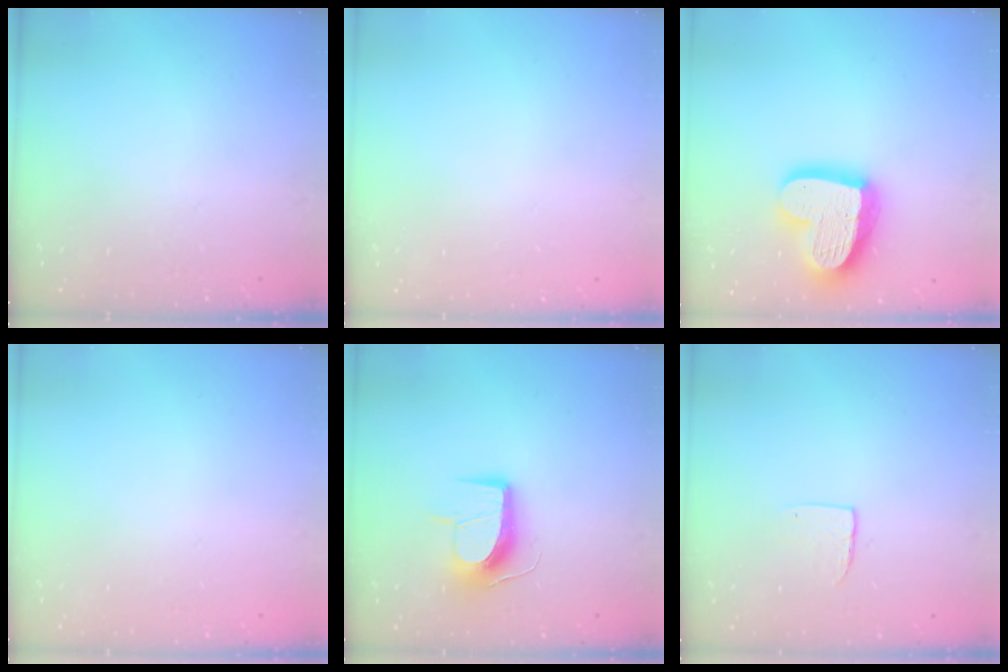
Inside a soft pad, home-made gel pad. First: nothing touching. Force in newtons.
{"total": 0.0}
{"total": 21.7, "press": 21.6, "slide": 2.0}
{"total": 0.0}
{"total": 12.7, "press": 12.7, "slide": 0.5}
{"total": 5.9, "press": 5.9, "slide": 0.5}